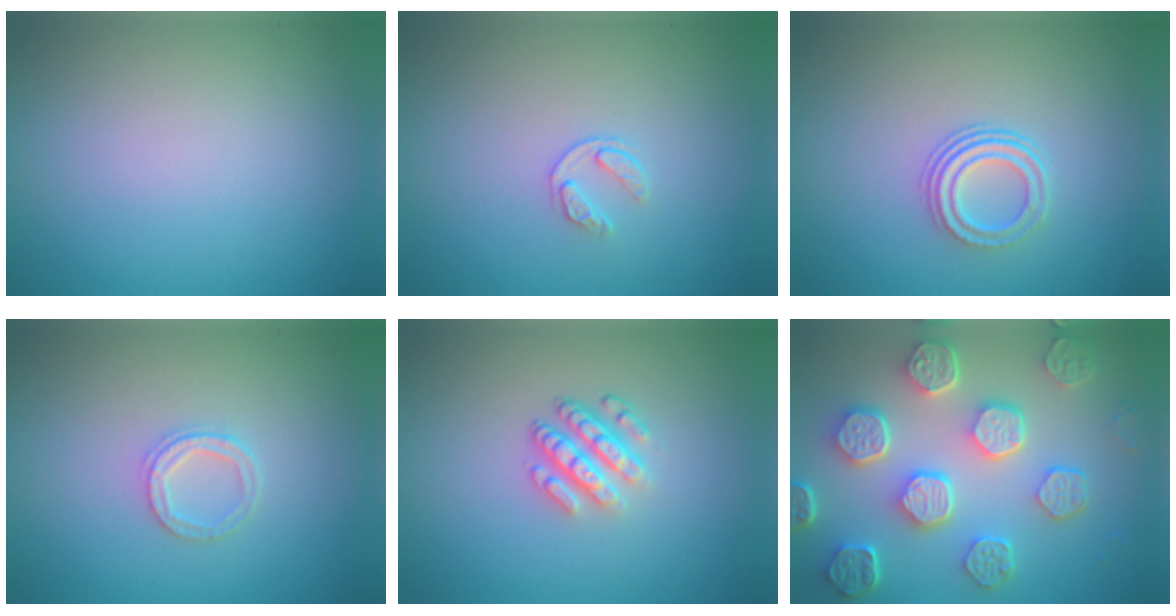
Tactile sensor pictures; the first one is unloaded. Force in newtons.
{"total": 1.3, "press": 0.8, "slide": 1.1}
{"total": 3.0, "press": 2.2, "slide": 2.0}
{"total": 1.9, "press": 1.8, "slide": 0.4}
{"total": 3.6, "press": 2.6, "slide": 2.4}
{"total": 7.9, "press": 6.0, "slide": 5.2}